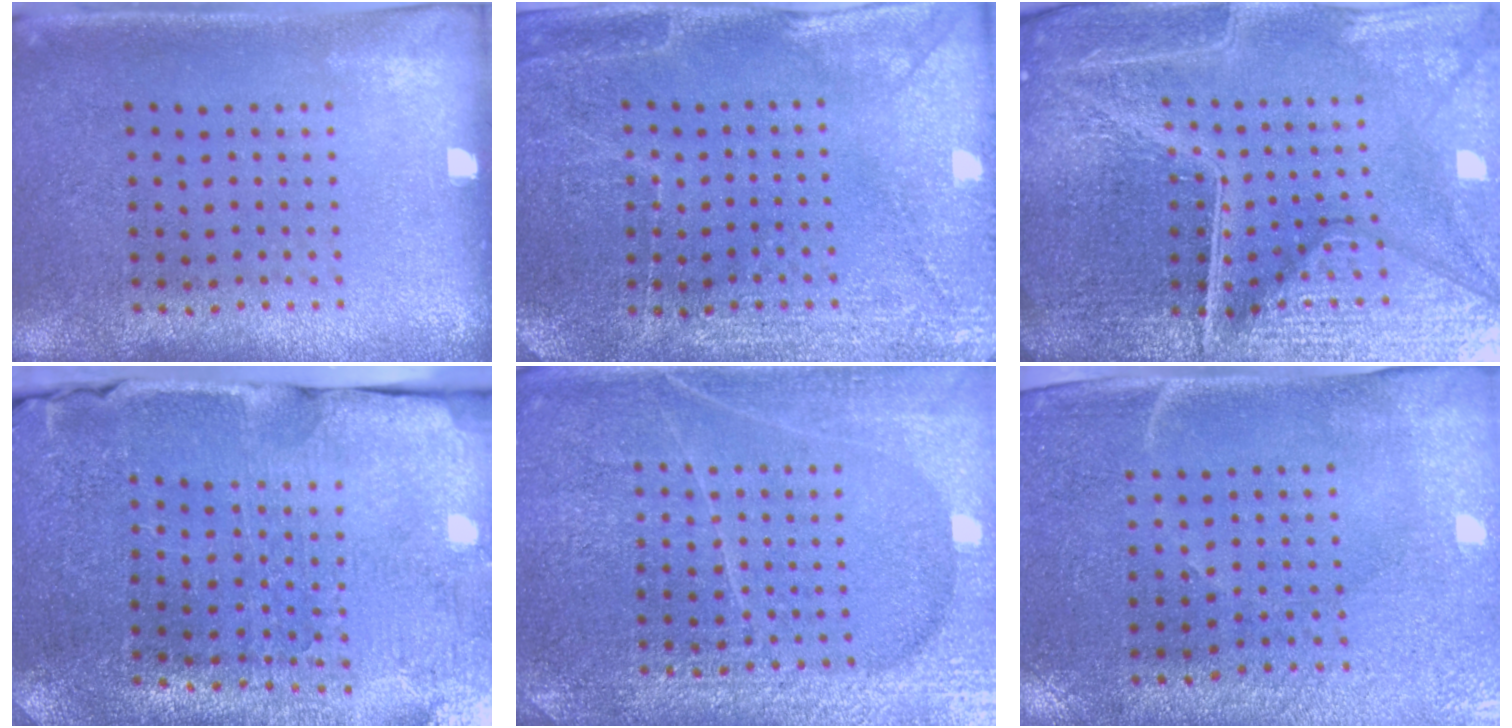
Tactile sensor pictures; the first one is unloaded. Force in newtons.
{"total": 2.9, "press": 2.8, "slide": 0.3}
{"total": 7.0, "press": 6.1, "slide": 3.5}
{"total": 3.6, "press": 3.6, "slide": 0.4}
{"total": 4.1, "press": 4.1, "slide": 0.5}
{"total": 3.0, "press": 2.7, "slide": 1.4}